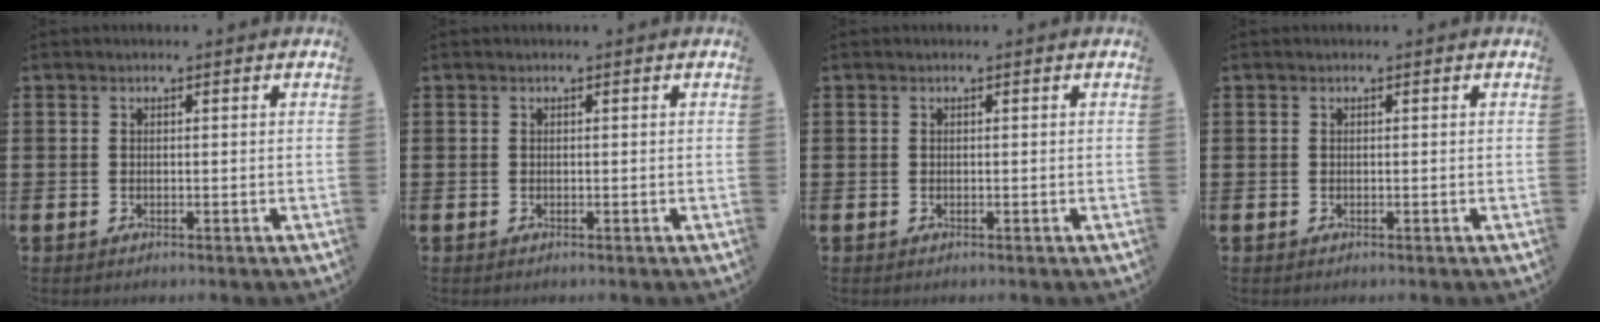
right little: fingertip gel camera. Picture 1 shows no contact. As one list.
[{"total": 0.0}, {"total": 0.0}, {"total": 0.0}]